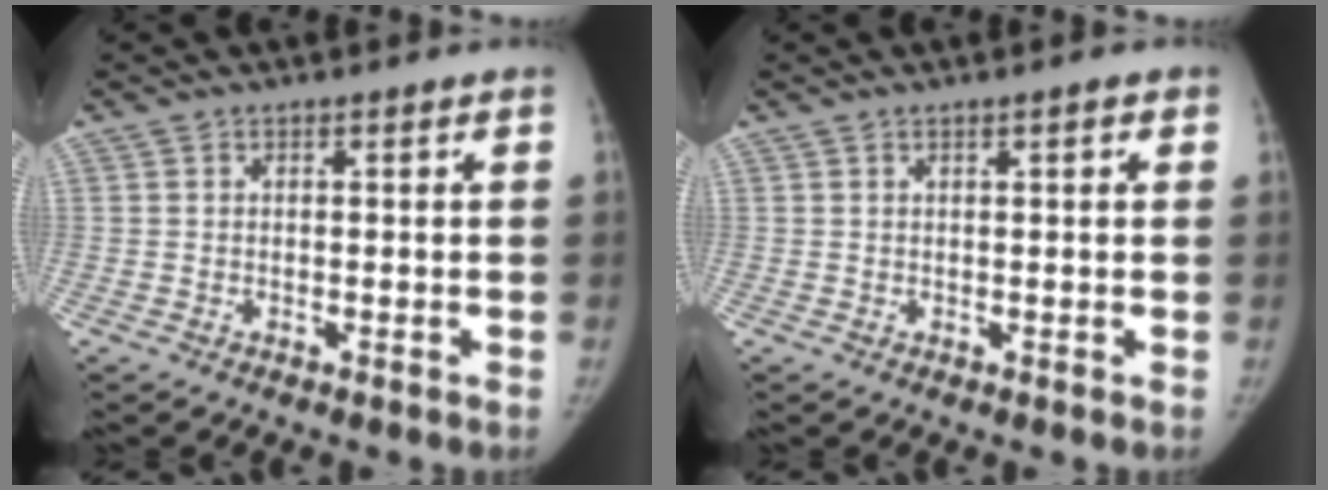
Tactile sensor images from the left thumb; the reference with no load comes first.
{"total": 1.4, "force": [0.7, 0.3, 1.1], "torque": [-0.012, 0.001, 0.009]}